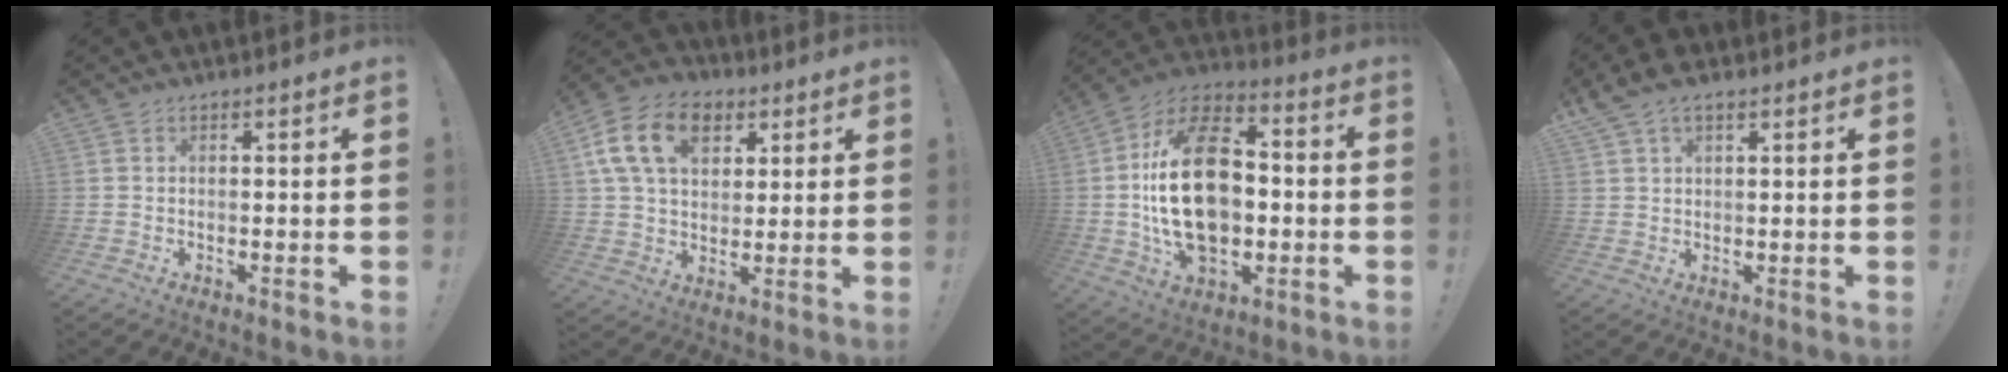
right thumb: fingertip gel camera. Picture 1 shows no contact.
{"total": 16.7, "force": [6.7, 11.5, 10.1], "torque": [-0.168, -0.016, 0.123]}
{"total": 25.7, "force": [-1.0, 16.6, 19.7], "torque": [-0.350, 0.021, -0.006]}
{"total": 5.1, "force": [3.3, 2.3, 3.1], "torque": [-0.060, -0.004, 0.064]}